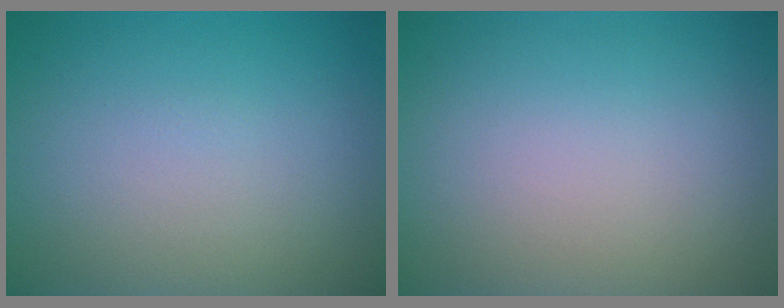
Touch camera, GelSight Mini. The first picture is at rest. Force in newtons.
{"total": 0.0}